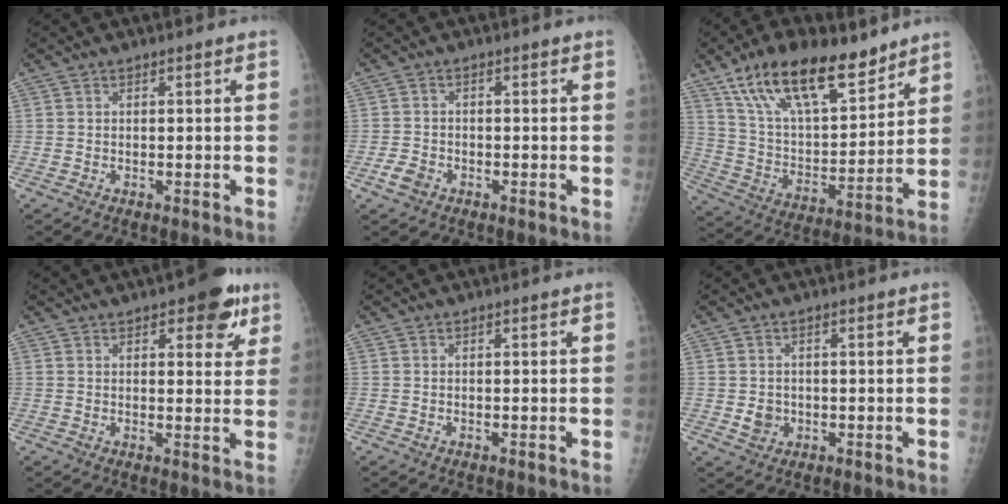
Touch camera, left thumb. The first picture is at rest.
{"total": 2.9, "force": [-1.5, 2.0, 1.4], "torque": [-0.023, 0.006, -0.028]}
{"total": 21.2, "force": [14.2, 8.8, 13.0], "torque": [-0.194, -0.052, 0.258]}
{"total": 7.9, "force": [4.2, 3.4, 5.7], "torque": [-0.043, -0.014, 0.047]}
{"total": 0.0}
{"total": 2.9, "force": [-0.3, 2.6, 1.2], "torque": [-0.008, 0.001, 0.001]}